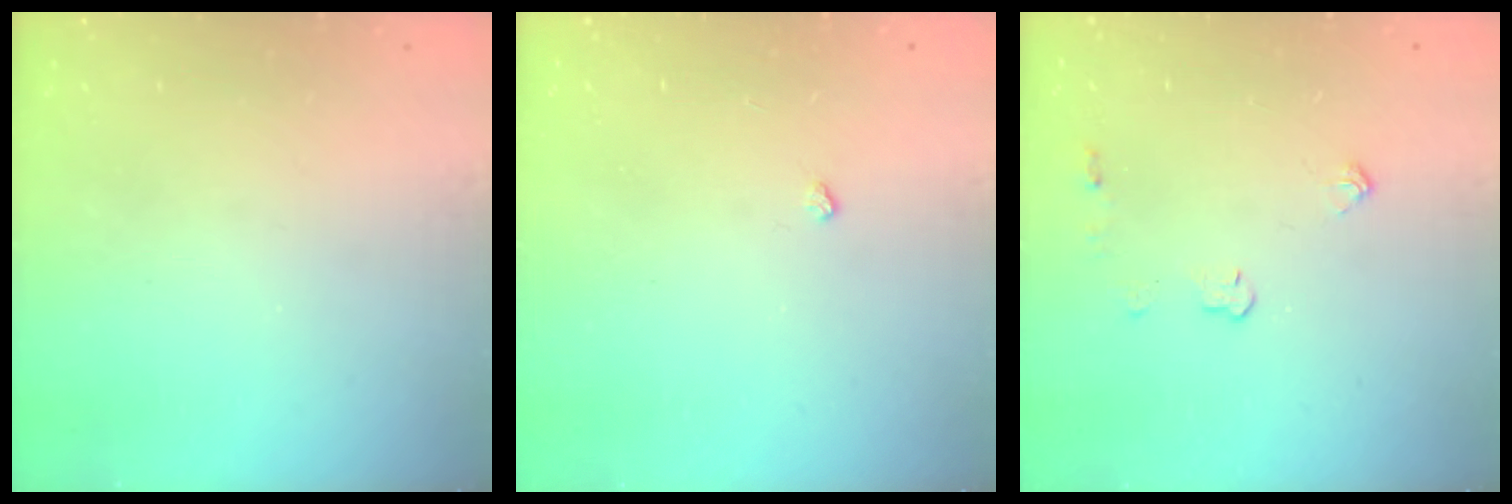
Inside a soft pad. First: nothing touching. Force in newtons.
{"total": 3.0, "press": 2.9, "slide": 0.4}
{"total": 3.7, "press": 3.6, "slide": 0.6}